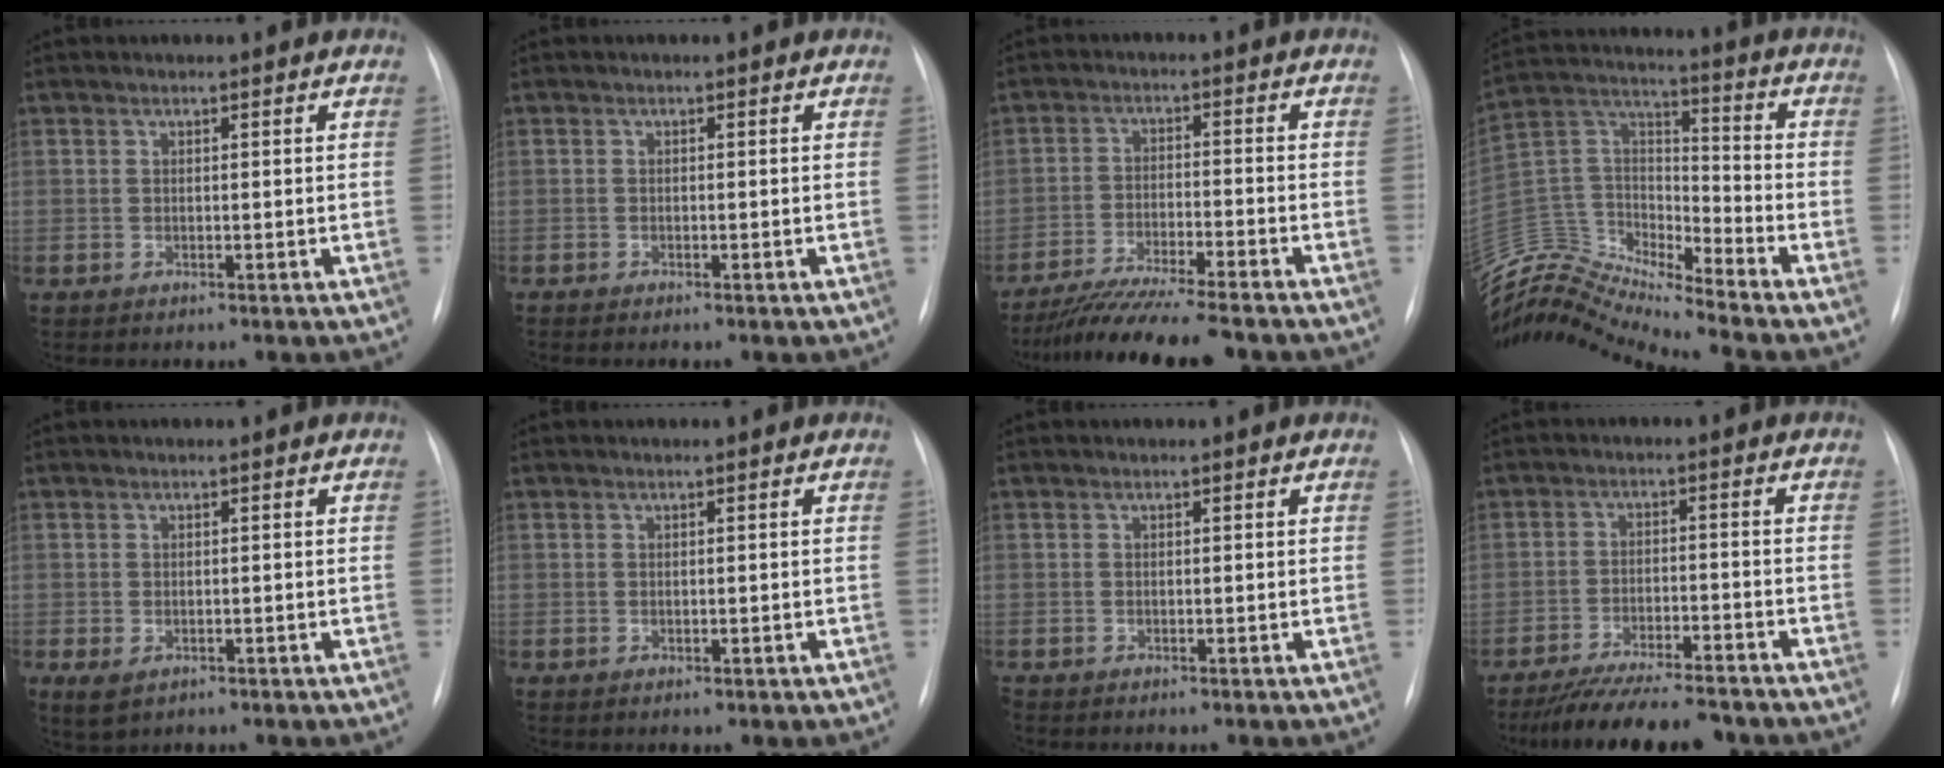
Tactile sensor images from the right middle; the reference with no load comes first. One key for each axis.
{"total": 0.9, "fx": -0.7, "fy": 0.2, "fz": 0.6, "tx": -0.012, "ty": -0.003, "tz": -0.006}
{"total": 11.6, "fx": -10.0, "fy": 0.0, "fz": 5.9, "tx": -0.094, "ty": -0.029, "tz": -0.160}
{"total": 15.3, "fx": -15.0, "fy": 0.8, "fz": 2.9, "tx": -0.058, "ty": 0.070, "tz": -0.283}
{"total": 2.9, "fx": -1.2, "fy": 1.9, "fz": 1.8, "tx": -0.037, "ty": -0.008, "tz": -0.003}
{"total": 0.8, "fx": -0.3, "fy": 0.4, "fz": 0.6, "tx": -0.011, "ty": -0.004, "tz": 0.001}
{"total": 0.0}
{"total": 13.6, "fx": -12.0, "fy": 2.0, "fz": 6.1, "tx": -0.101, "ty": -0.011, "tz": -0.178}